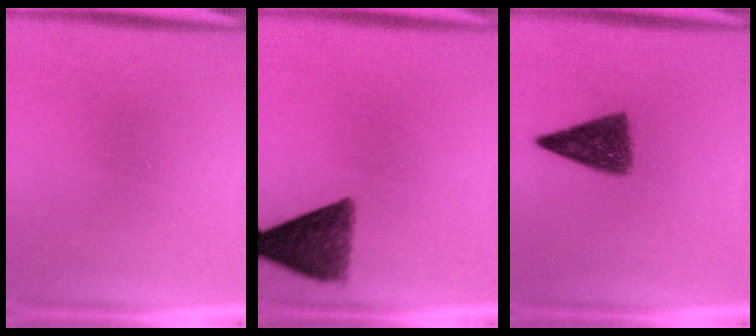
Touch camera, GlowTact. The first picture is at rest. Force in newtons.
{"total": 9.2}
{"total": 7.4}